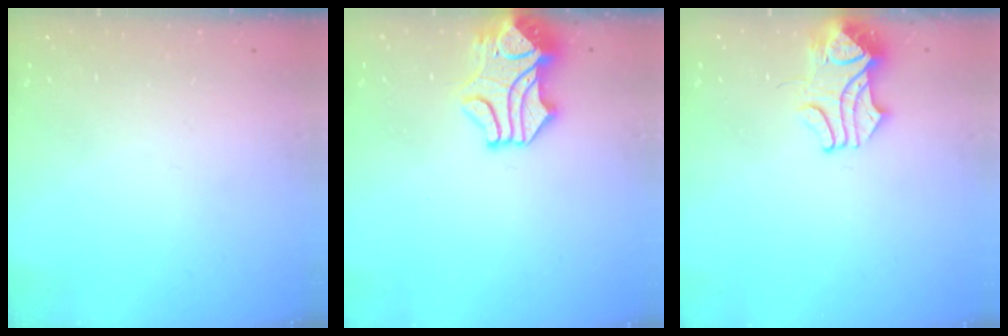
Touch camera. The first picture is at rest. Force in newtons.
{"total": 2.7, "press": 2.5, "slide": 0.9}
{"total": 3.7, "press": 3.6, "slide": 0.6}